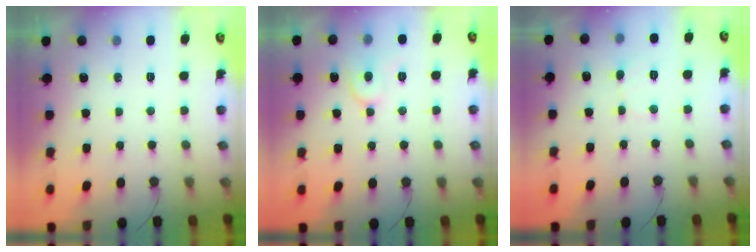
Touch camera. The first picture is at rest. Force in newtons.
{"total": 7.3, "press": 7.2, "slide": 0.8}
{"total": 2.4, "press": 2.4, "slide": 0.2}